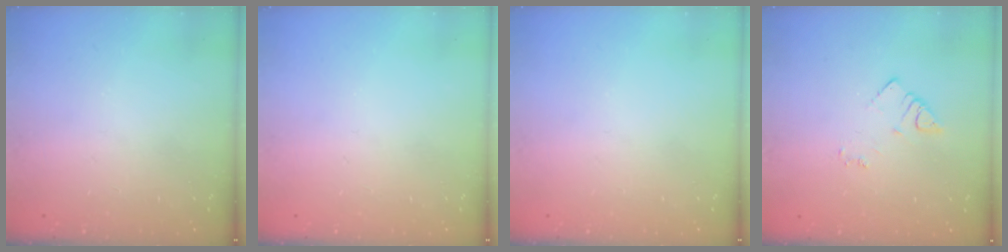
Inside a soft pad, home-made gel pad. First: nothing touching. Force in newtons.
{"total": 0.0}
{"total": 0.0}
{"total": 2.9, "press": 2.9, "slide": 0.3}